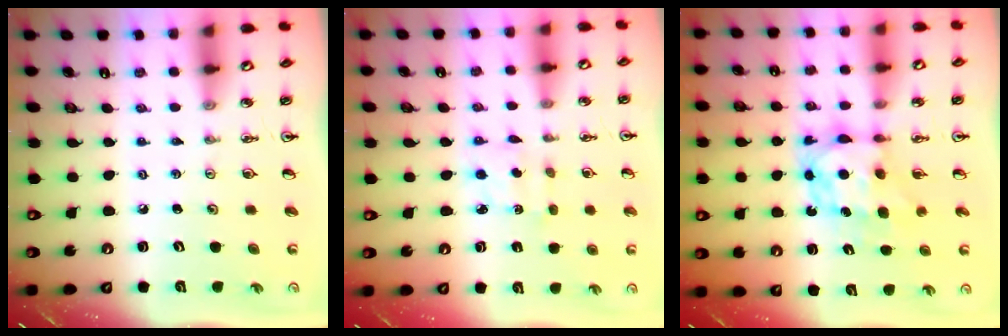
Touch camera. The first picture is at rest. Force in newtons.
{"total": 1.9, "press": 1.9, "slide": 0.3}
{"total": 7.4, "press": 7.4, "slide": 0.7}